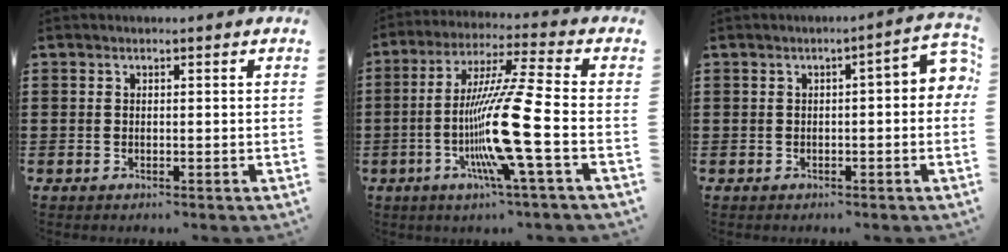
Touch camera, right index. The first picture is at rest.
{"total": 14.5, "force": [-4.2, -0.8, 13.8], "torque": [-0.282, -0.020, -0.089]}
{"total": 3.1, "force": [-0.5, 0.7, 2.9], "torque": [-0.044, 0.001, -0.013]}